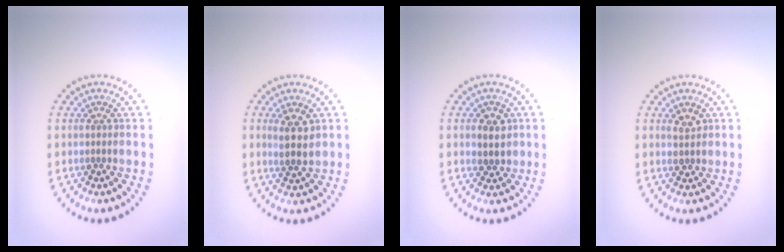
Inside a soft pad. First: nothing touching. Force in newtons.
{"total": 2.6, "press": 2.4, "slide": 1.1}
{"total": 2.3, "press": 2.2, "slide": 0.7}
{"total": 1.4, "press": 1.4, "slide": 0.2}